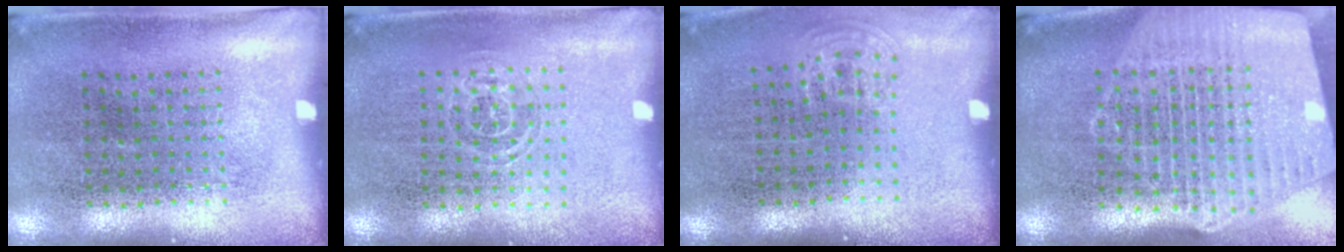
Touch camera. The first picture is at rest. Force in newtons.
{"total": 0.9, "press": 0.6, "slide": 0.6}
{"total": 0.8, "press": 0.5, "slide": 0.6}
{"total": 2.6, "press": 2.2, "slide": 1.4}